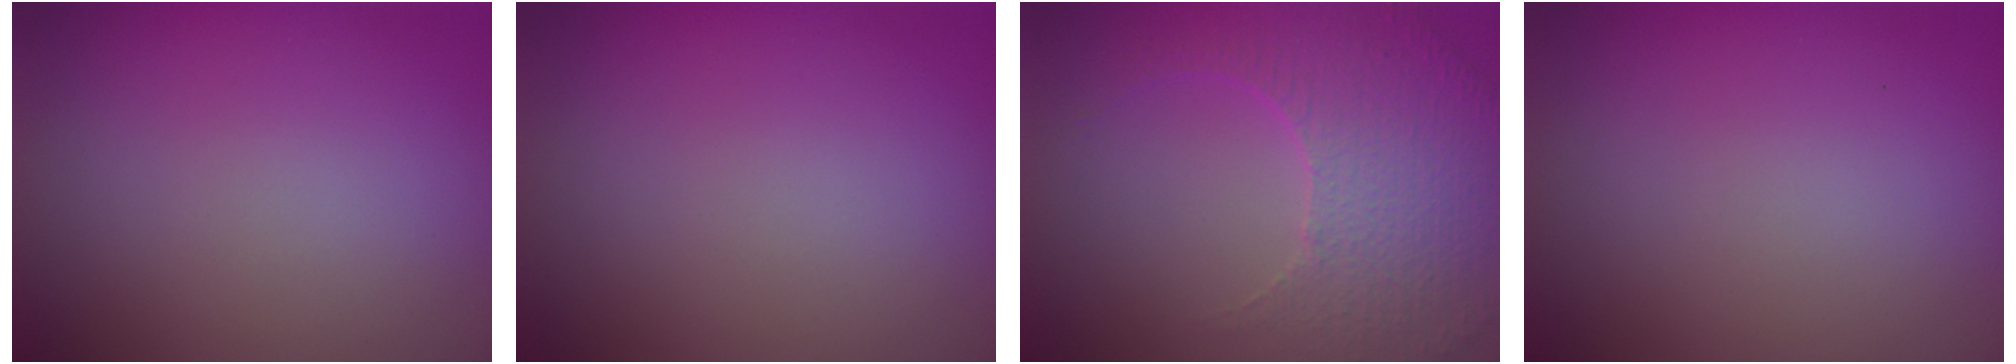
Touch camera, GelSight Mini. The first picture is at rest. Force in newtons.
{"total": 0.0}
{"total": 5.3, "press": 3.7, "slide": 3.8}
{"total": 0.0}